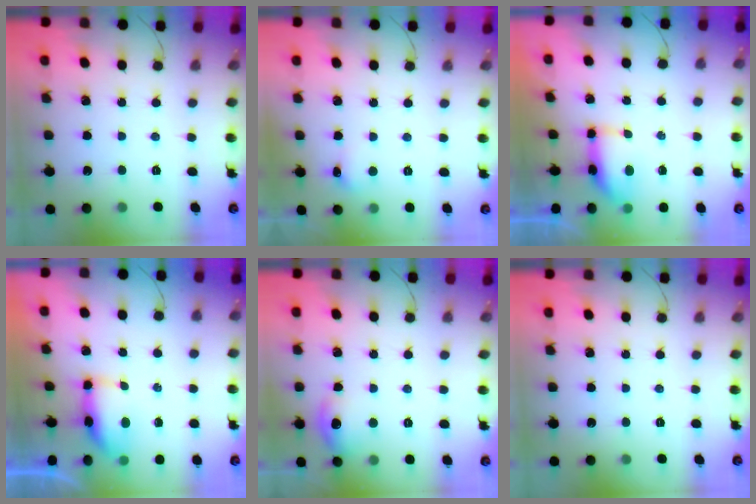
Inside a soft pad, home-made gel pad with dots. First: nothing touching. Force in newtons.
{"total": 4.8, "press": 4.5, "slide": 1.4}
{"total": 8.2, "press": 7.5, "slide": 3.1}
{"total": 6.8, "press": 6.8, "slide": 0.8}
{"total": 10.9, "press": 7.6, "slide": 7.8}
{"total": 0.0}